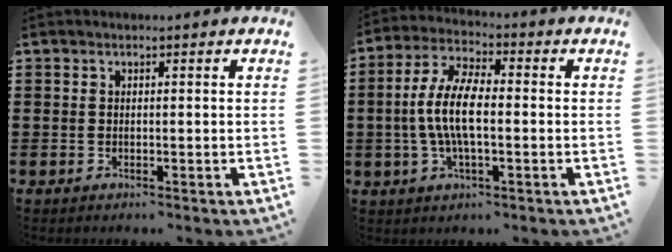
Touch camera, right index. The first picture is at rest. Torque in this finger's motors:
{"motor_torque": [2.14, 0.00, 1.05, 0.21]}